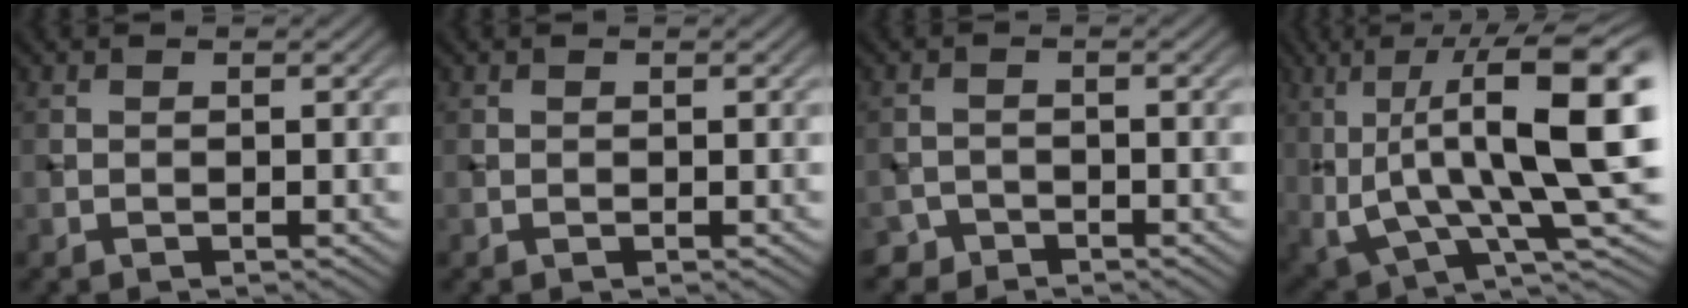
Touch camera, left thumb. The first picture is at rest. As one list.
[{"total": 0.0}, {"total": 1.8, "force": [-1.6, 0.8, -0.3], "torque": [0.007, 0.005, -0.034]}, {"total": 16.8, "force": [1.7, 5.9, 15.7], "torque": [-0.277, 0.000, 0.033]}]